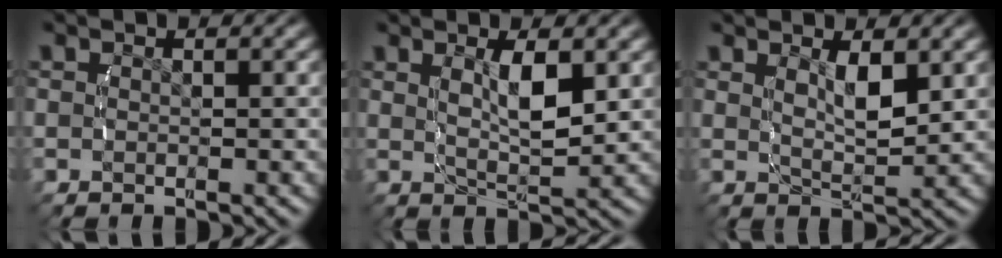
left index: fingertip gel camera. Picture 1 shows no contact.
{"total": 3.7, "force": [0.9, 0.7, 3.5], "torque": [-0.063, -0.012, 0.026]}
{"total": 2.9, "force": [1.1, 0.5, 2.7], "torque": [-0.045, -0.014, 0.027]}